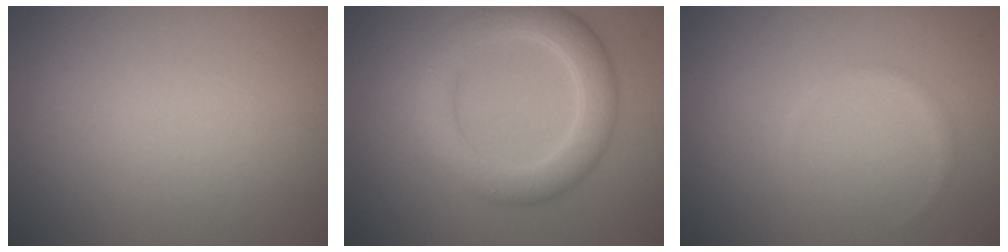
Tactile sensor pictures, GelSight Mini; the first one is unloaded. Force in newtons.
{"total": 5.0, "press": 5.0, "slide": 0.1}
{"total": 0.6, "press": 0.6, "slide": 0.1}